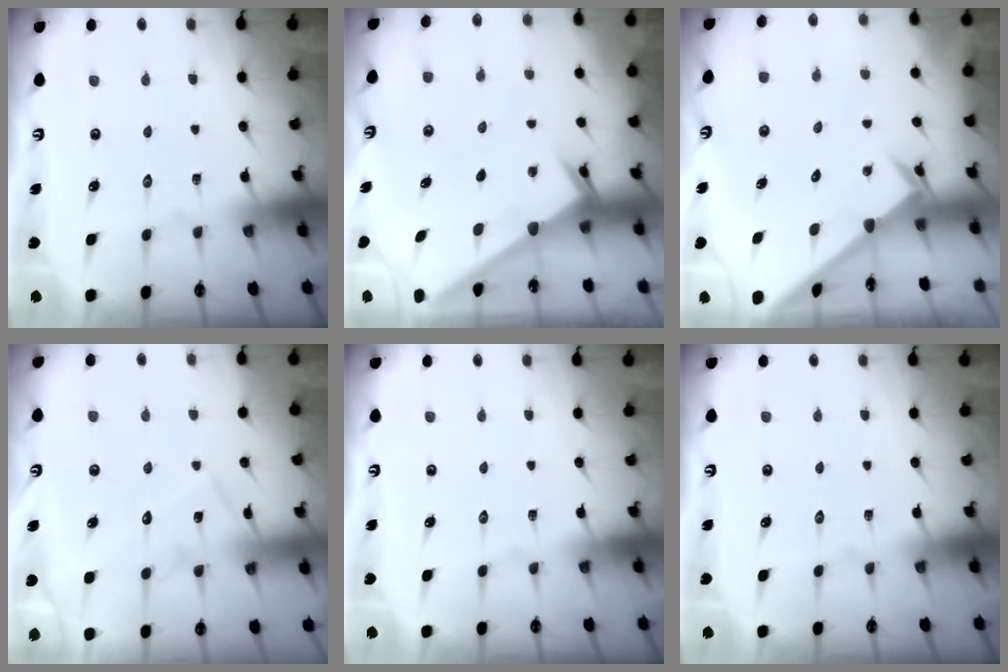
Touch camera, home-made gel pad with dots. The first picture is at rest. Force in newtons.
{"total": 2.4, "press": 2.4, "slide": 0.2}
{"total": 2.1, "press": 2.1, "slide": 0.1}
{"total": 11.1, "press": 11.1, "slide": 0.7}
{"total": 0.0}
{"total": 0.0}